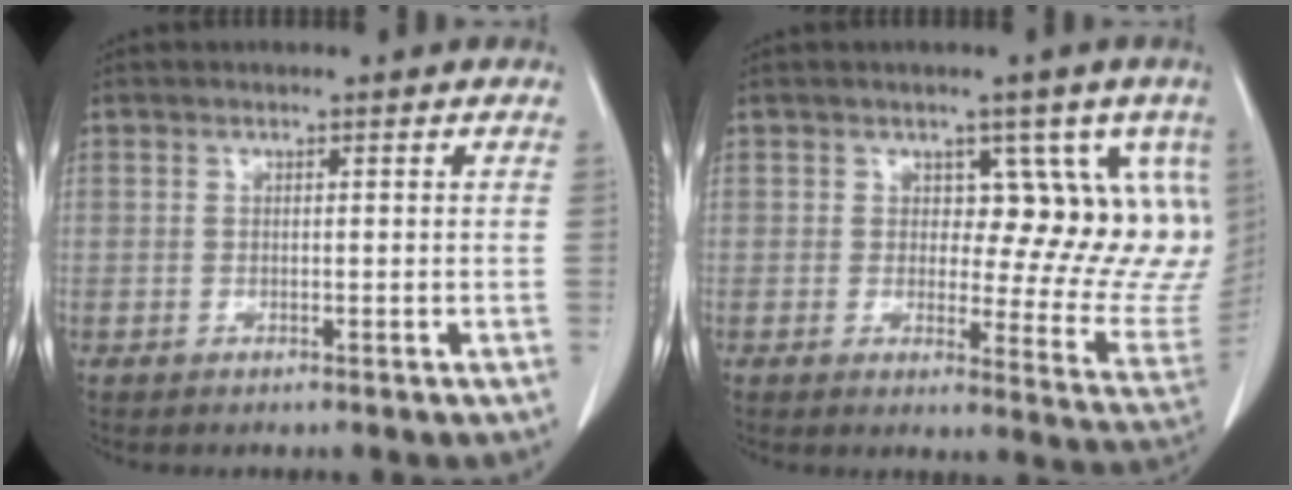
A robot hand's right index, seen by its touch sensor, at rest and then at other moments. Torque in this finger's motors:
{"motor_torque": [0.28, 0.30, 0.10, 0.00]}